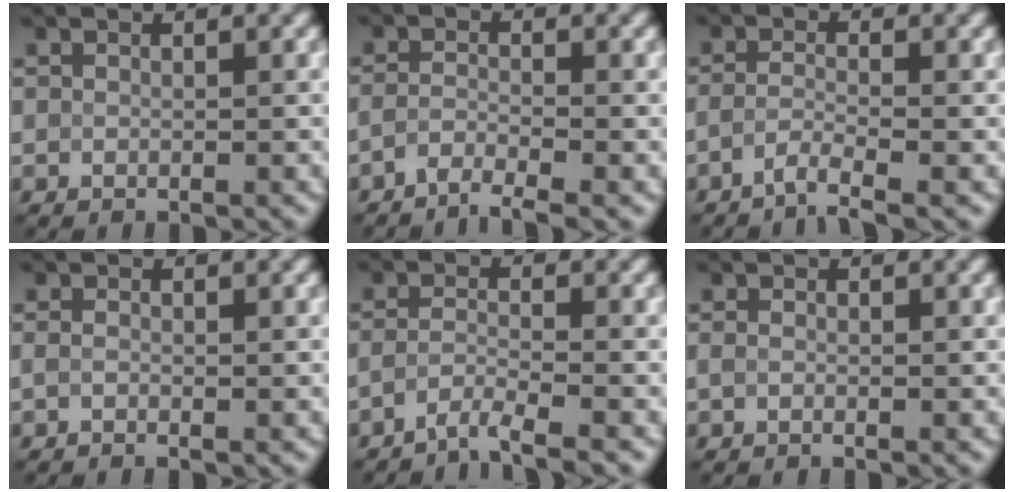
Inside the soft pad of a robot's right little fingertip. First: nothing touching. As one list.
[{"total": 2.6, "force": [-2.4, 0.1, 0.9], "torque": [-0.016, -0.001, -0.050]}, {"total": 2.3, "force": [-2.0, 0.1, 1.1], "torque": [-0.018, 0.003, -0.045]}, {"total": 1.1, "force": [-0.8, 0.2, 0.7], "torque": [-0.009, -0.001, -0.007]}, {"total": 2.7, "force": [-2.6, 0.0, 0.9], "torque": [-0.011, 0.001, -0.056]}, {"total": 0.9, "force": [-0.4, 0.2, 0.8], "torque": [-0.006, 0.001, -0.002]}]